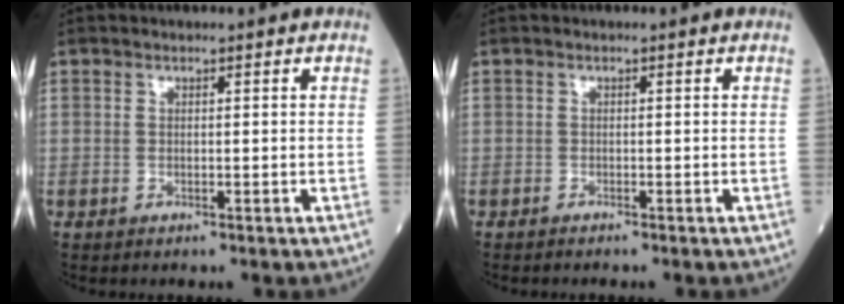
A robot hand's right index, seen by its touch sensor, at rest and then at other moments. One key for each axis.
{"total": 0.6, "fx": -0.6, "fy": 0.0, "fz": 0.1, "tx": -0.007, "ty": -0.001, "tz": -0.011}